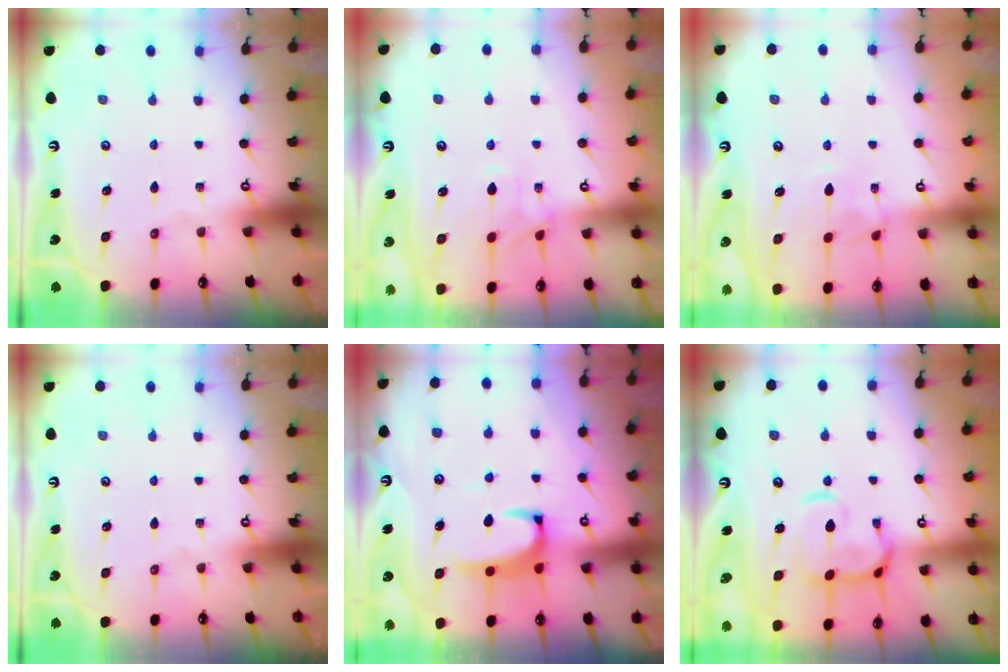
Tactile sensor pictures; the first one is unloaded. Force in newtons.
{"total": 1.0, "press": 0.5, "slide": 0.8}
{"total": 2.5, "press": 2.4, "slide": 0.6}
{"total": 0.0}
{"total": 2.8, "press": 2.7, "slide": 0.9}
{"total": 6.1, "press": 6.0, "slide": 1.1}